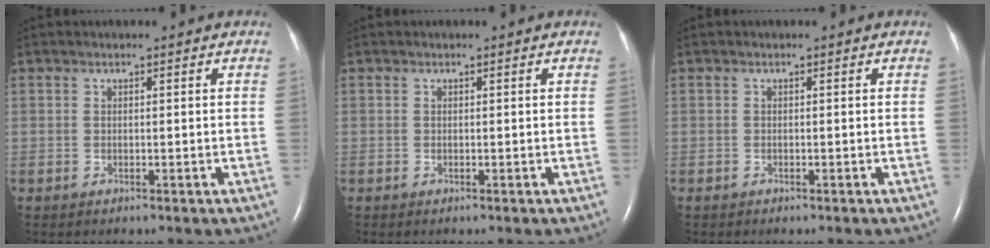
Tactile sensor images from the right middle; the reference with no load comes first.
{"total": 0.0}
{"total": 0.0}